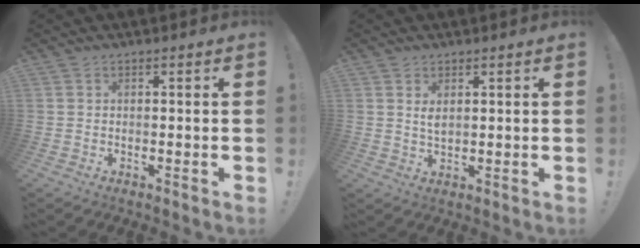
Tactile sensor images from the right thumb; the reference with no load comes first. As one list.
[{"total": 2.6, "force": [1.3, 1.1, 1.9], "torque": [-0.032, -0.006, 0.022]}]